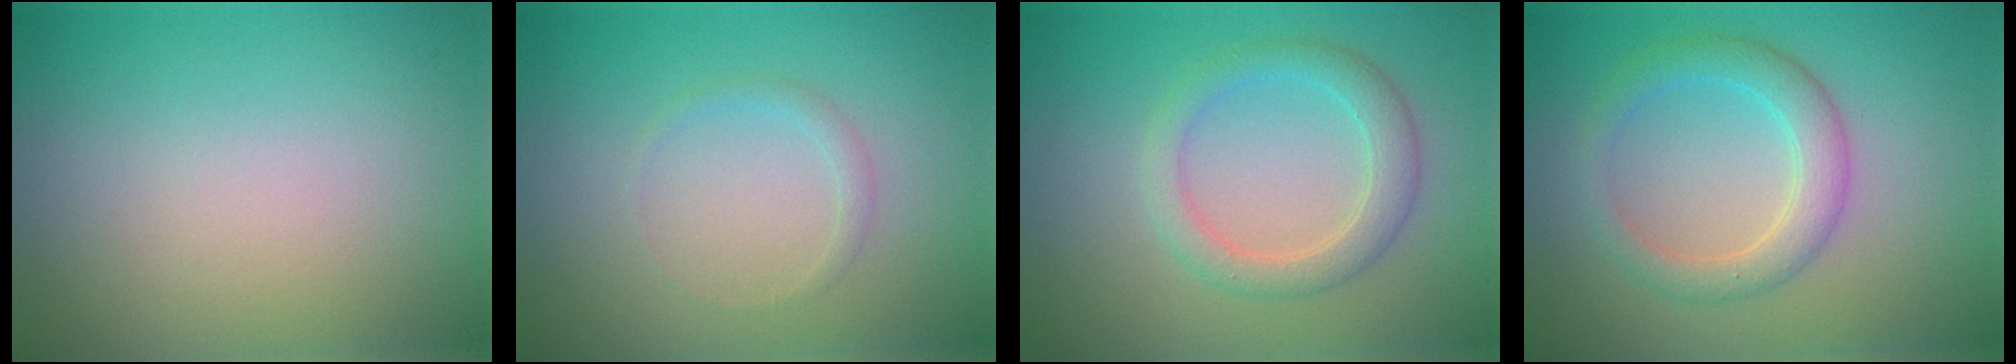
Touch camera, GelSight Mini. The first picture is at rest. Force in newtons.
{"total": 0.9, "press": 0.9, "slide": 0.1}
{"total": 2.9, "press": 2.9, "slide": 0.2}
{"total": 3.4, "press": 3.3, "slide": 0.4}